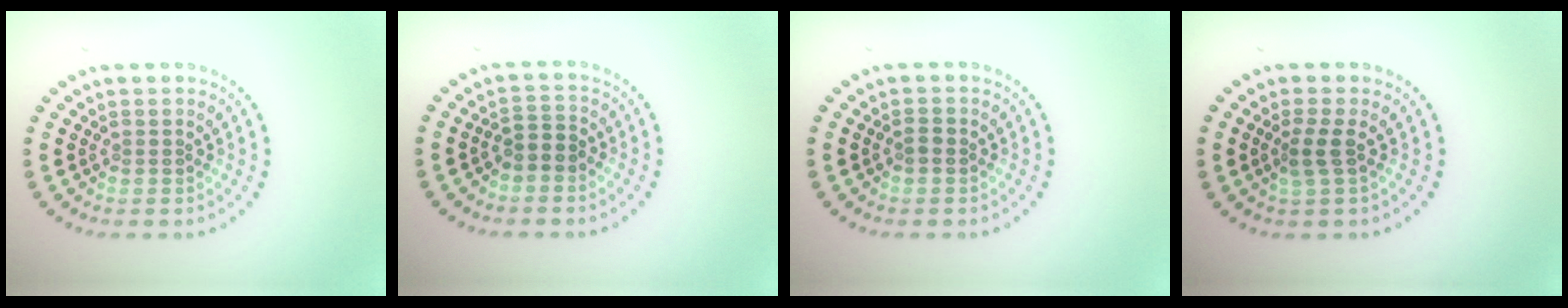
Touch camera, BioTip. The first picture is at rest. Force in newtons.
{"total": 1.9, "press": 1.4, "slide": 1.2}
{"total": 1.0, "press": 1.0, "slide": 0.2}
{"total": 1.6, "press": 1.2, "slide": 1.0}